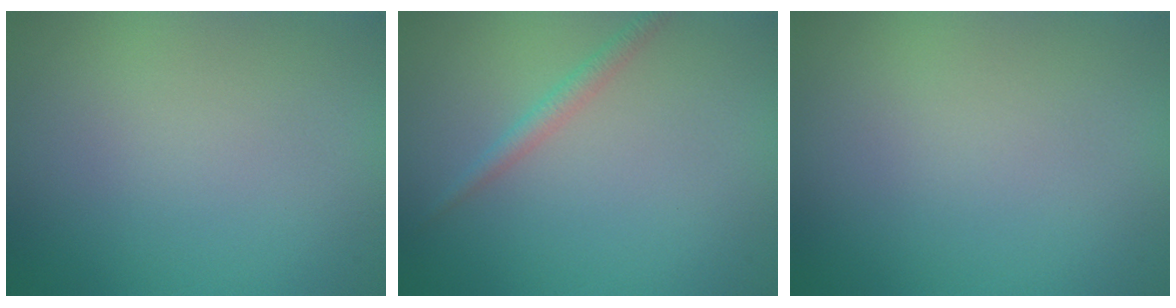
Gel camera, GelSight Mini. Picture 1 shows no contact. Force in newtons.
{"total": 1.4, "press": 1.4, "slide": 0.1}
{"total": 0.0}